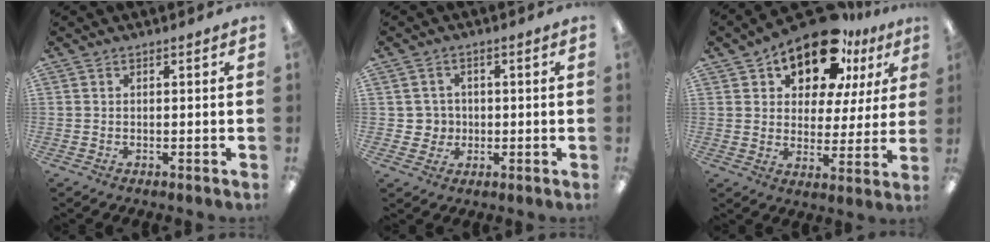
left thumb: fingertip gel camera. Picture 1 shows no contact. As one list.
[{"total": 4.1, "force": [0.2, 4.1, 0.3], "torque": [-0.009, 0.007, 0.002]}, {"total": 16.4, "force": [11.7, 7.8, 8.4], "torque": [-0.145, -0.066, 0.206]}]